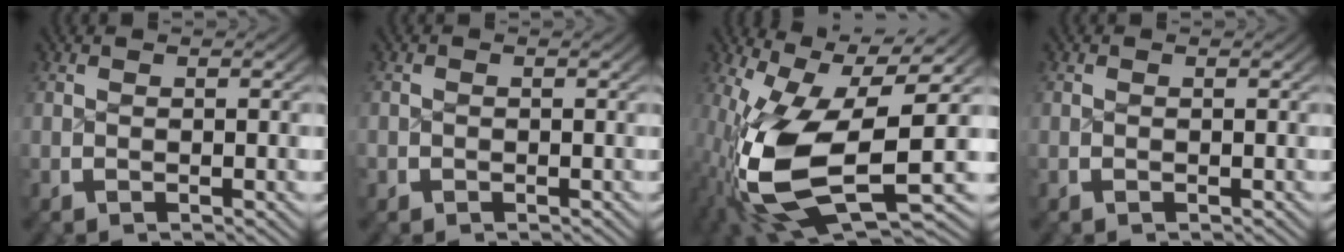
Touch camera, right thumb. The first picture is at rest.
{"total": 2.0, "force": [-0.5, 0.4, -2.0], "torque": [0.026, -0.020, -0.003]}
{"total": 14.8, "force": [-1.8, 8.8, 11.7], "torque": [-0.255, -0.071, 0.008]}
{"total": 1.6, "force": [-0.2, 0.0, -1.6], "torque": [0.021, -0.014, 0.001]}